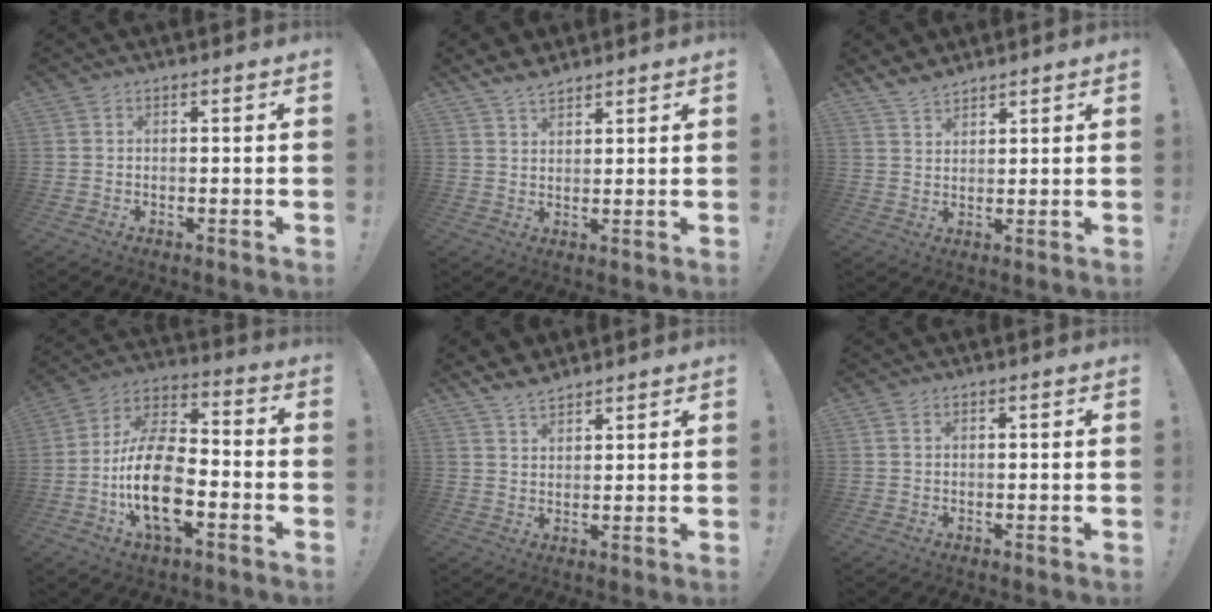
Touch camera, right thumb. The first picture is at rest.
{"total": 4.6, "force": [4.0, 1.9, 1.4], "torque": [-0.023, -0.023, 0.076]}
{"total": 4.6, "force": [4.0, 1.9, 1.1], "torque": [-0.019, -0.023, 0.078]}
{"total": 18.8, "force": [-5.3, 10.3, 14.8], "torque": [-0.279, 0.025, -0.087]}
{"total": 5.2, "force": [4.6, 2.1, 1.3], "torque": [-0.025, -0.024, 0.087]}
{"total": 0.8, "force": [0.5, 0.3, 0.5], "torque": [-0.002, -0.002, 0.007]}